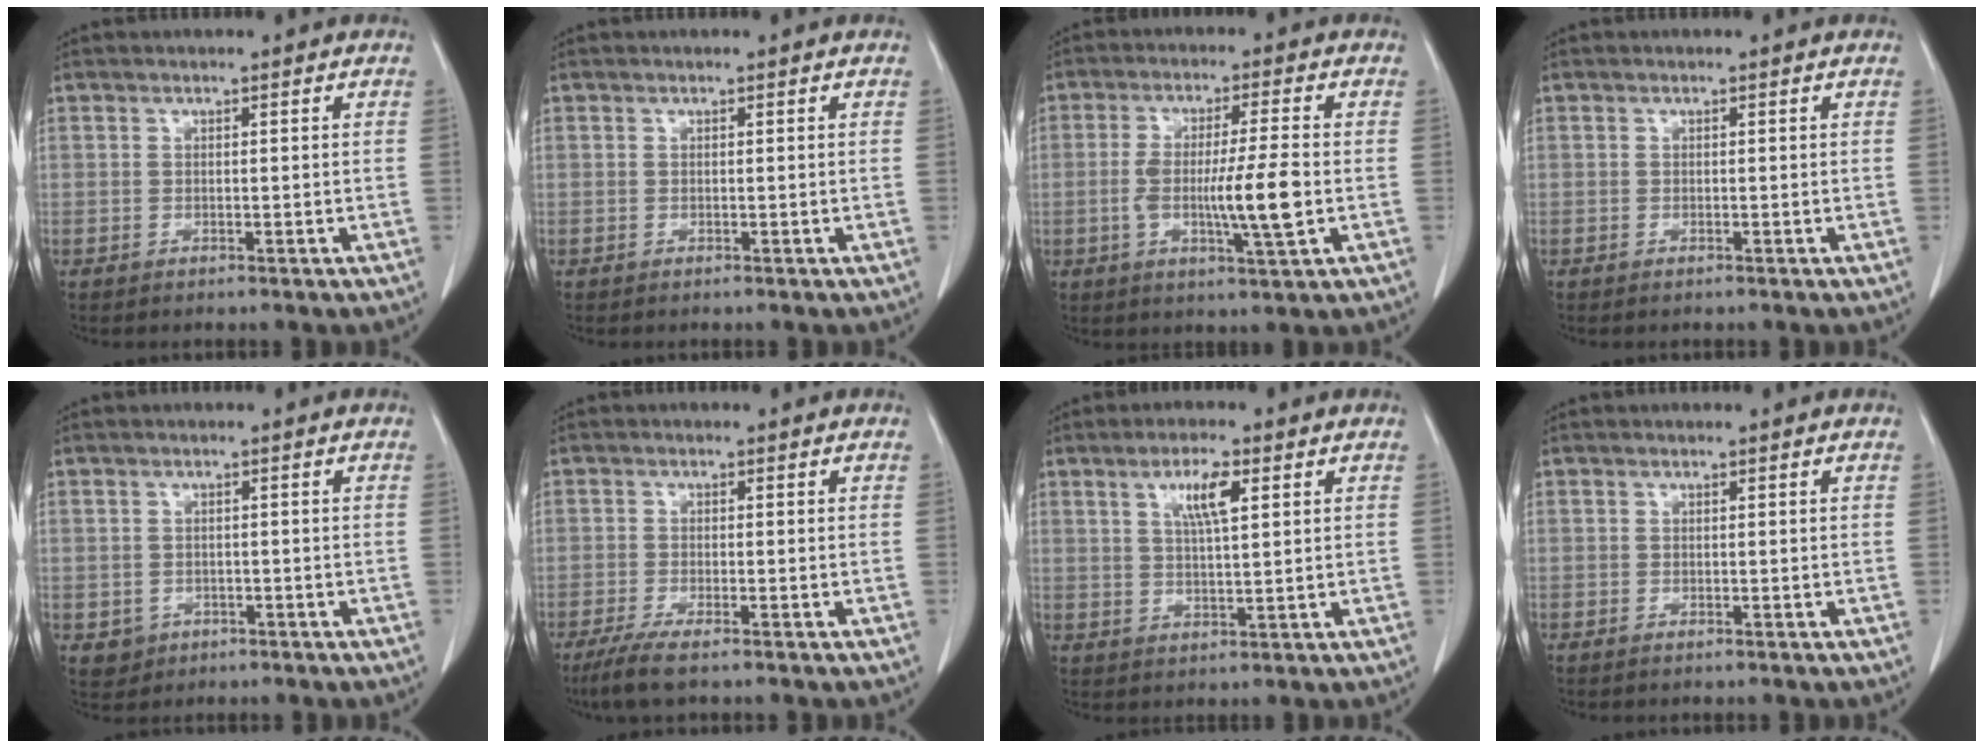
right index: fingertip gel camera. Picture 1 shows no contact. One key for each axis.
{"total": 0.0}
{"total": 9.5, "fx": -1.5, "fy": 0.3, "fz": 9.3, "tx": -0.171, "ty": -0.006, "tz": -0.027}
{"total": 0.0}
{"total": 2.9, "fx": -0.9, "fy": 2.7, "fz": 0.4, "tx": 0.000, "ty": 0.007, "tz": -0.007}
{"total": 4.1, "fx": -2.8, "fy": 0.3, "fz": 2.9, "tx": -0.059, "ty": -0.012, "tz": -0.055}
{"total": 5.5, "fx": 2.3, "fy": 1.0, "fz": 4.9, "tx": -0.092, "ty": 0.003, "tz": 0.042}
{"total": 0.0}